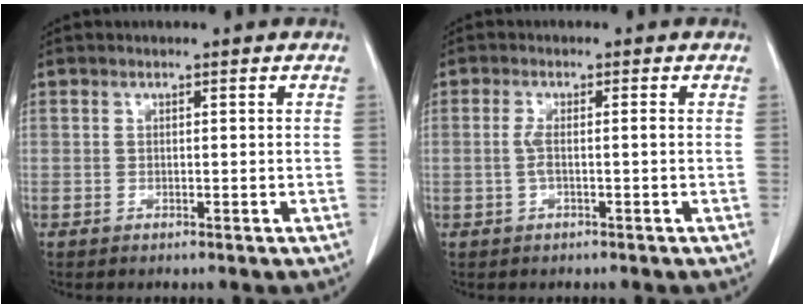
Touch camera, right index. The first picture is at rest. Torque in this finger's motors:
{"motor_torque": [0.03, -0.03, 0.06, 0.04]}